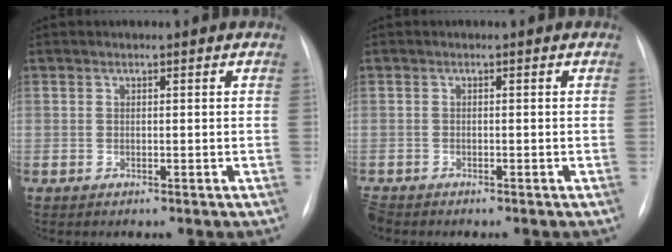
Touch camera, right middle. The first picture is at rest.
{"total": 1.7, "force": [-1.6, 0.5, 0.3], "torque": [-0.007, -0.005, -0.025]}